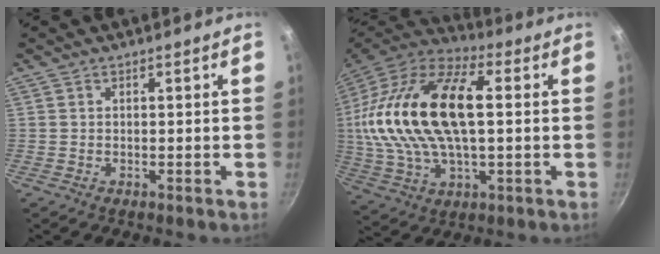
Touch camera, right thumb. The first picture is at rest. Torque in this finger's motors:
{"motor_torque": [0.99, 2.47, 2.28, -0.49, 0.34]}